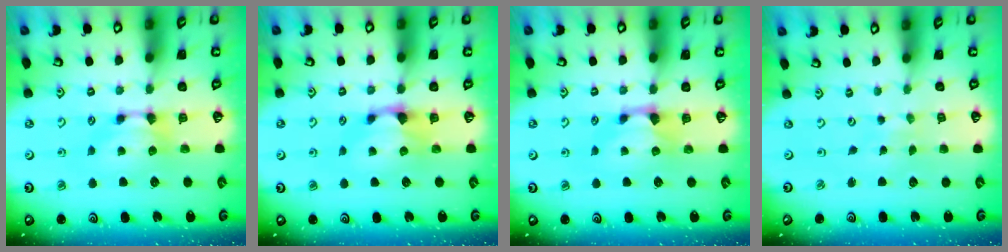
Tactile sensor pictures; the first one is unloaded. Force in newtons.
{"total": 1.2, "press": 0.8, "slide": 0.9}
{"total": 0.6, "press": 0.1, "slide": 0.6}
{"total": 6.0, "press": 6.0, "slide": 0.3}